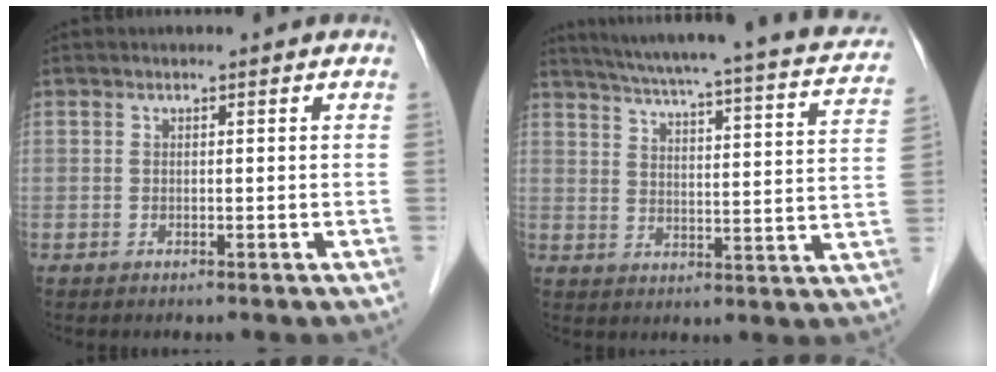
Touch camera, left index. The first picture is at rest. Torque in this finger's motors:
{"motor_torque": [-0.78, -0.84, 0.31, 0.09]}